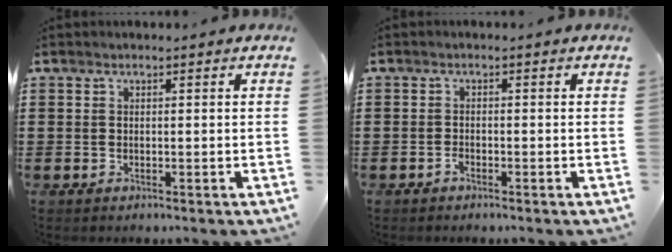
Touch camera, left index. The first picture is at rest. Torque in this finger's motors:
{"motor_torque": [-0.11, 0.12, 0.00, 0.02]}